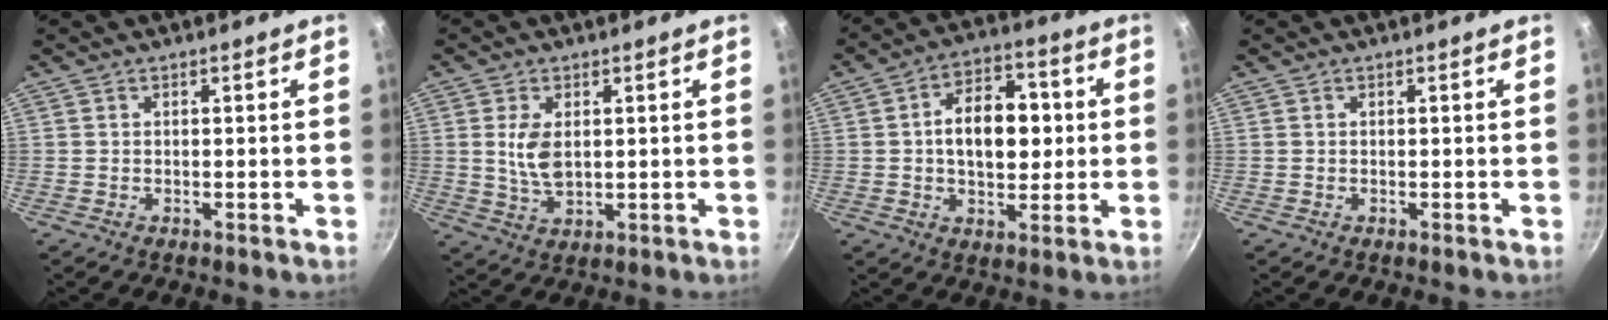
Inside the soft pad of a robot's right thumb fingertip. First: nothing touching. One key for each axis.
{"total": 6.0, "fx": 0.9, "fy": 3.3, "fz": 4.9, "tx": -0.094, "ty": -0.009, "tz": 0.023}
{"total": 13.1, "fx": 0.9, "fy": 8.0, "fz": 10.3, "tx": -0.128, "ty": 0.015, "tz": 0.011}
{"total": 0.0}